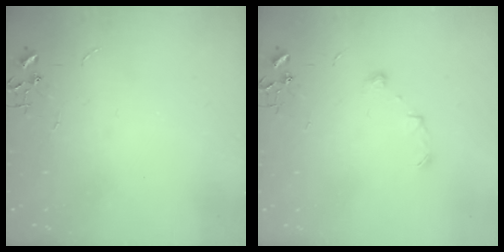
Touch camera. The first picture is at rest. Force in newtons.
{"total": 8.0, "press": 7.9, "slide": 0.7}